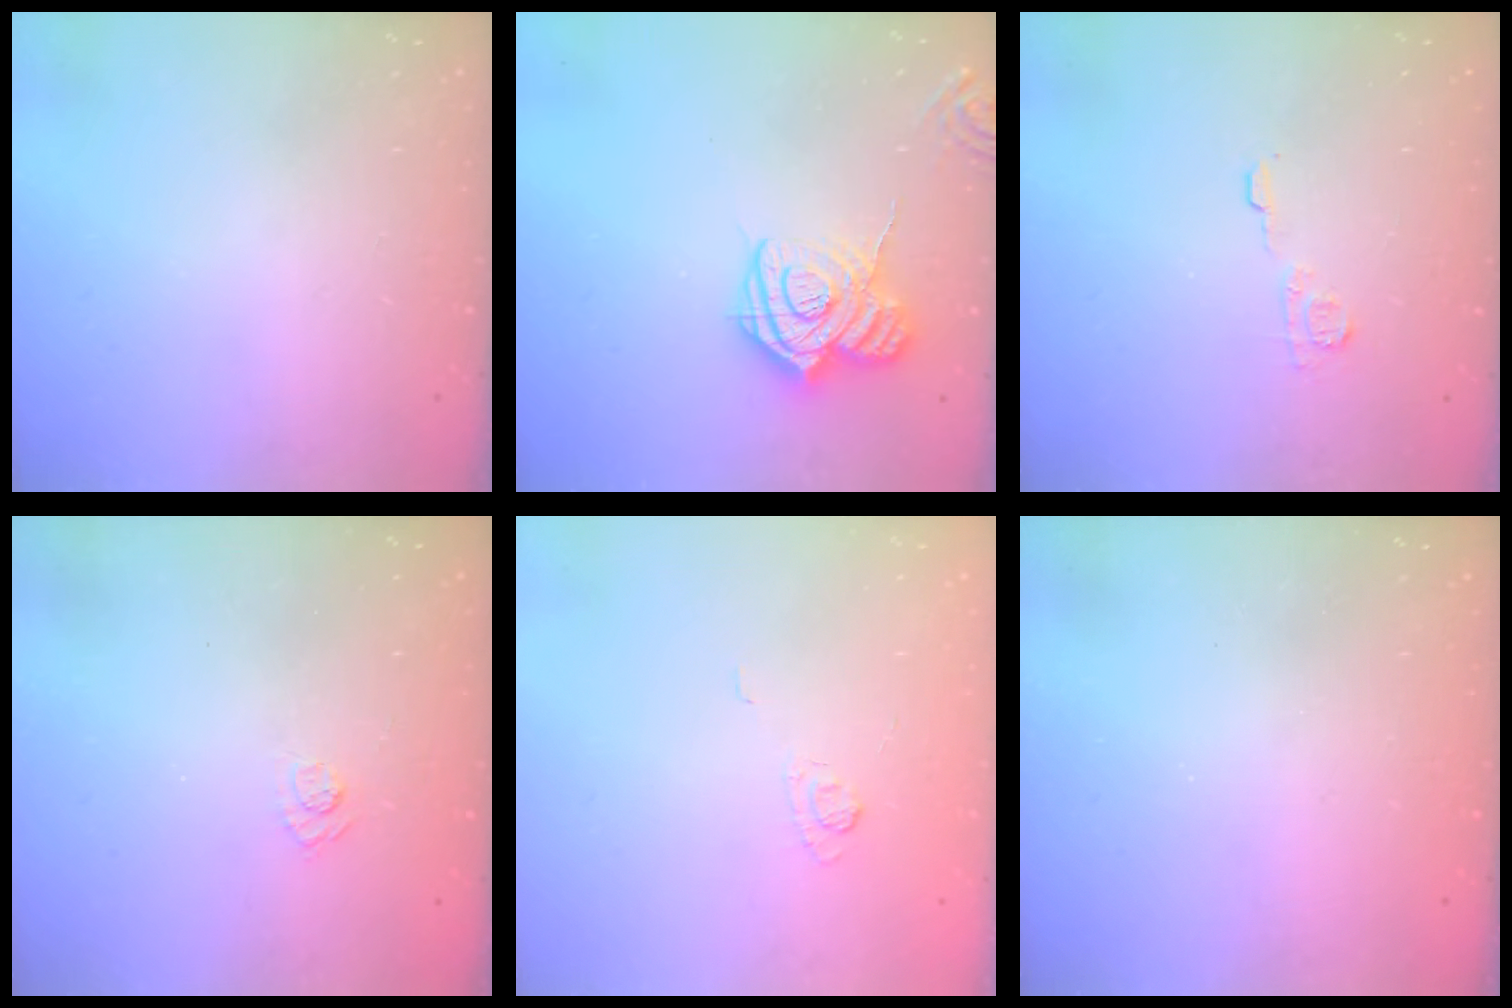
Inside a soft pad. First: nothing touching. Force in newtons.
{"total": 14.7, "press": 14.6, "slide": 1.5}
{"total": 6.2, "press": 6.2, "slide": 0.5}
{"total": 3.9, "press": 3.6, "slide": 1.4}
{"total": 3.4, "press": 3.1, "slide": 1.5}
{"total": 2.6, "press": 2.5, "slide": 0.9}